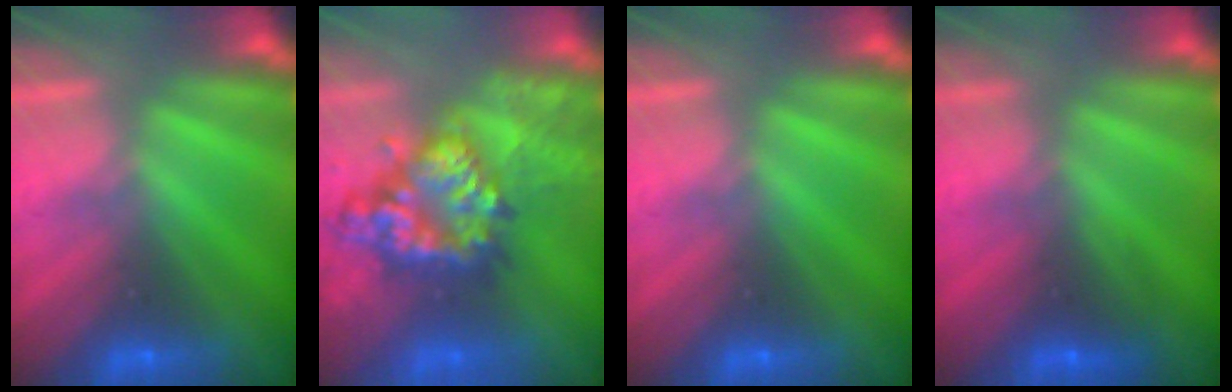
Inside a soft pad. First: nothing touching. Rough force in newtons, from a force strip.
{"total": 5.7}
{"total": 0.0}
{"total": 2.5}